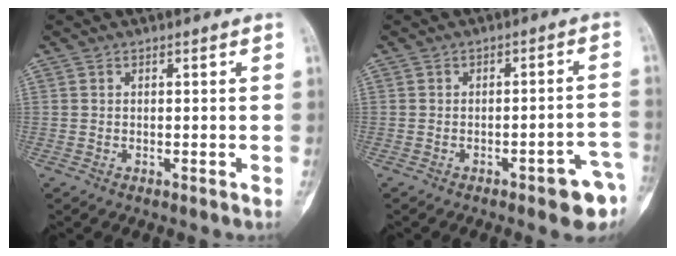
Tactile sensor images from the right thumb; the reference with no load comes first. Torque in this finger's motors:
{"motor_torque": [1.19, 0.95, 0.20, -0.43, 0.23]}